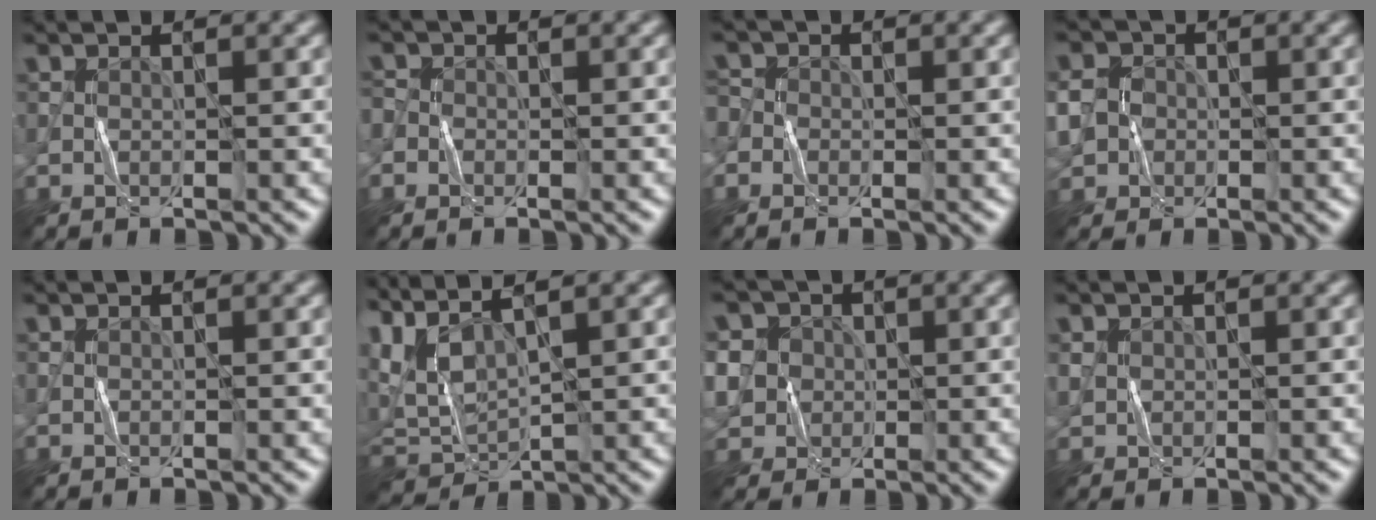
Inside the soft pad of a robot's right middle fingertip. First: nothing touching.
{"total": 0.9, "force": [-0.3, 0.9, 0.1], "torque": [-0.002, 0.000, -0.014]}
{"total": 1.9, "force": [-0.2, 1.8, 0.6], "torque": [-0.008, 0.012, -0.022]}
{"total": 5.3, "force": [-0.6, 4.8, 2.1], "torque": [-0.052, 0.014, -0.032]}
{"total": 0.0}
{"total": 4.2, "force": [2.2, 1.7, 3.2], "torque": [-0.078, 0.005, 0.048]}
{"total": 7.5, "force": [0.5, 6.9, 2.9], "torque": [-0.069, 0.032, -0.012]}
{"total": 0.9, "force": [0.3, 0.9, 0.2], "torque": [-0.005, 0.000, 0.009]}